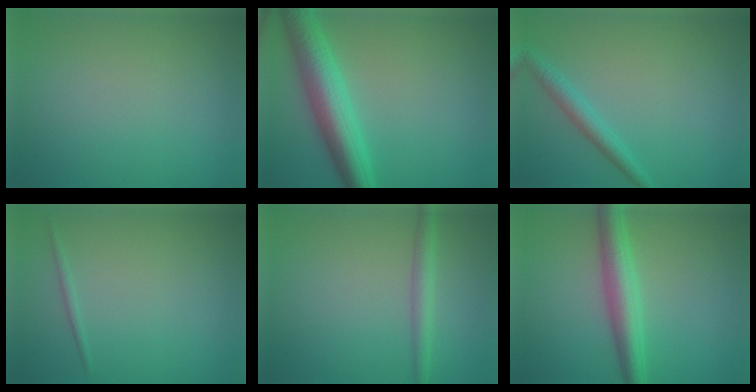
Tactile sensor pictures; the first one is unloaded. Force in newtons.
{"total": 6.5, "press": 6.5, "slide": 0.1}
{"total": 2.1, "press": 2.1, "slide": 0.1}
{"total": 0.6, "press": 0.6, "slide": 0.1}
{"total": 2.2, "press": 2.2, "slide": 0.1}
{"total": 4.2, "press": 4.2, "slide": 0.1}